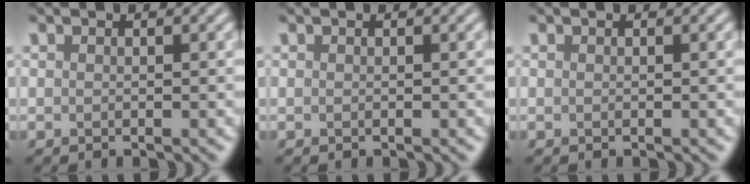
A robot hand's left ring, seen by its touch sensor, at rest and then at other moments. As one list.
[{"total": 0.0}, {"total": 0.0}]